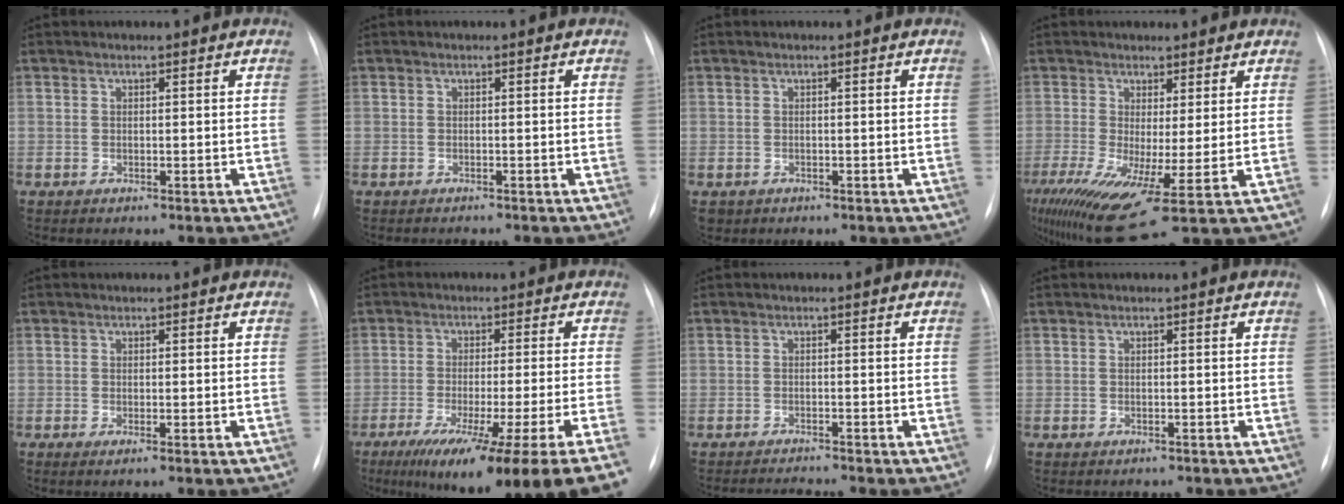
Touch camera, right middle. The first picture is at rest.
{"total": 1.1, "force": [-1.0, 0.4, 0.1], "torque": [-0.006, -0.002, -0.014]}
{"total": 1.3, "force": [-0.7, 1.0, 0.2], "torque": [-0.007, 0.003, -0.006]}
{"total": 12.9, "force": [-3.2, 2.0, 12.3], "torque": [-0.239, -0.017, -0.043]}
{"total": 0.6, "force": [-0.3, -0.2, 0.6], "torque": [-0.012, -0.002, -0.006]}
{"total": 20.2, "force": [-13.6, -1.0, 14.9], "torque": [-0.157, -0.053, -0.203]}
{"total": 2.8, "force": [-2.5, -1.3, 0.1], "torque": [-0.010, -0.017, -0.043]}
{"total": 1.0, "force": [-0.9, 0.4, 0.1], "torque": [-0.006, -0.001, -0.012]}